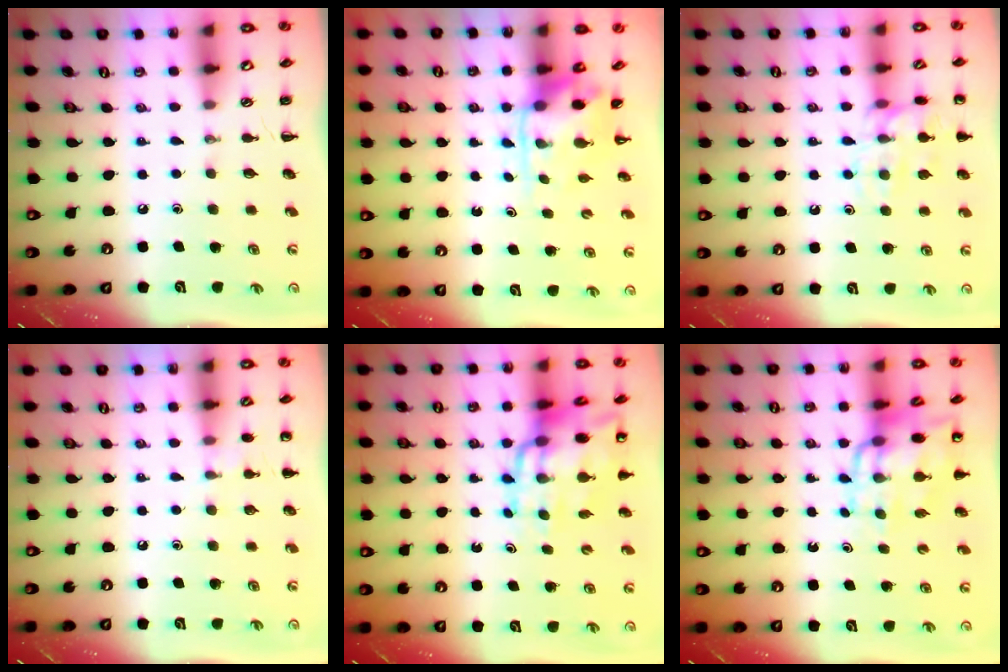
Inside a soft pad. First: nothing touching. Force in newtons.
{"total": 3.9, "press": 3.8, "slide": 0.8}
{"total": 13.7, "press": 13.7, "slide": 0.8}
{"total": 5.8, "press": 5.5, "slide": 1.9}
{"total": 16.0, "press": 15.4, "slide": 4.2}
{"total": 12.9, "press": 12.5, "slide": 3.4}